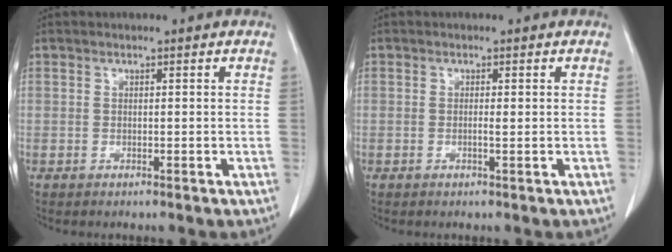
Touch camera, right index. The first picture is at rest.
{"total": 0.8, "force": [-0.1, 0.0, 0.8], "torque": [-0.017, -0.002, -0.001]}